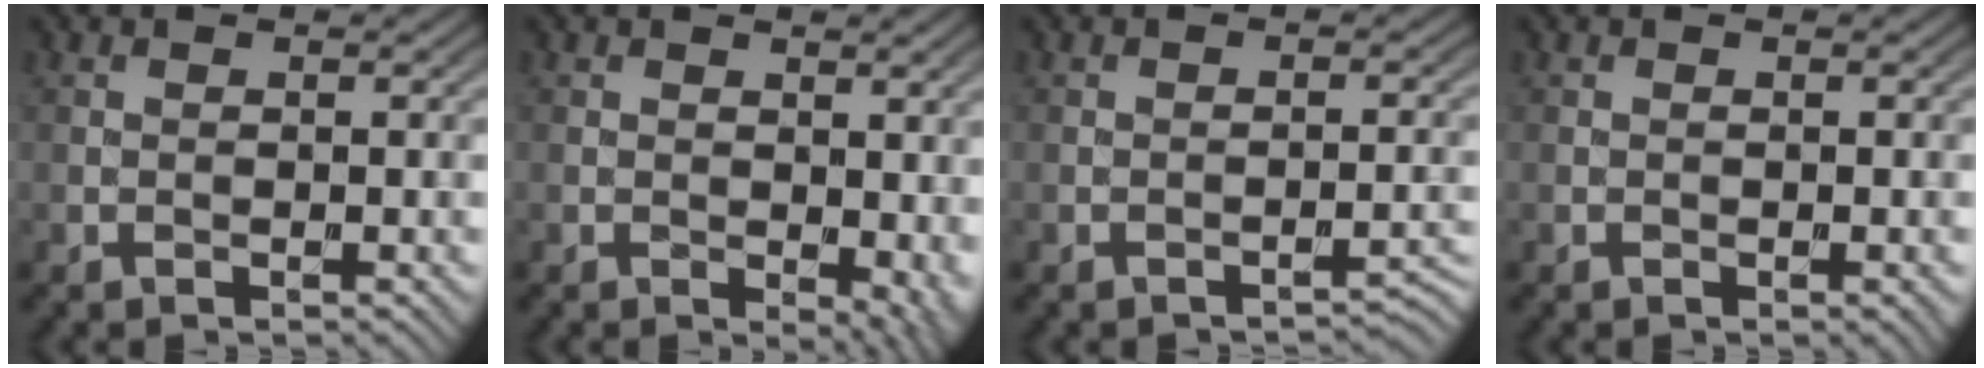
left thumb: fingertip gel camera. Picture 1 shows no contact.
{"total": 4.3, "force": [-0.2, 2.5, 3.5], "torque": [-0.042, -0.008, 0.004]}
{"total": 1.7, "force": [-1.6, 0.1, 0.7], "torque": [-0.004, 0.011, -0.025]}
{"total": 0.5, "force": [-0.2, 0.0, 0.5], "torque": [-0.007, -0.002, -0.004]}